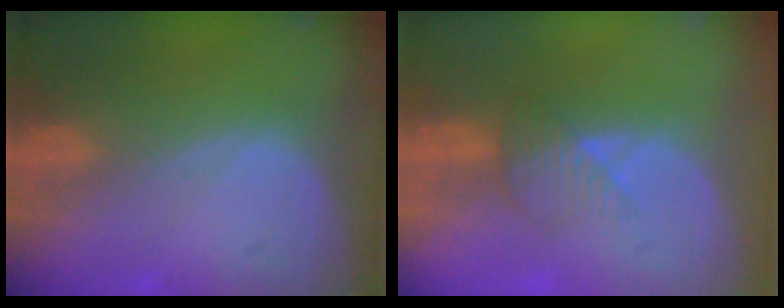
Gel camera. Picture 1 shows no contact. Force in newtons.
{"total": 3.3, "press": 3.1, "slide": 1.0}